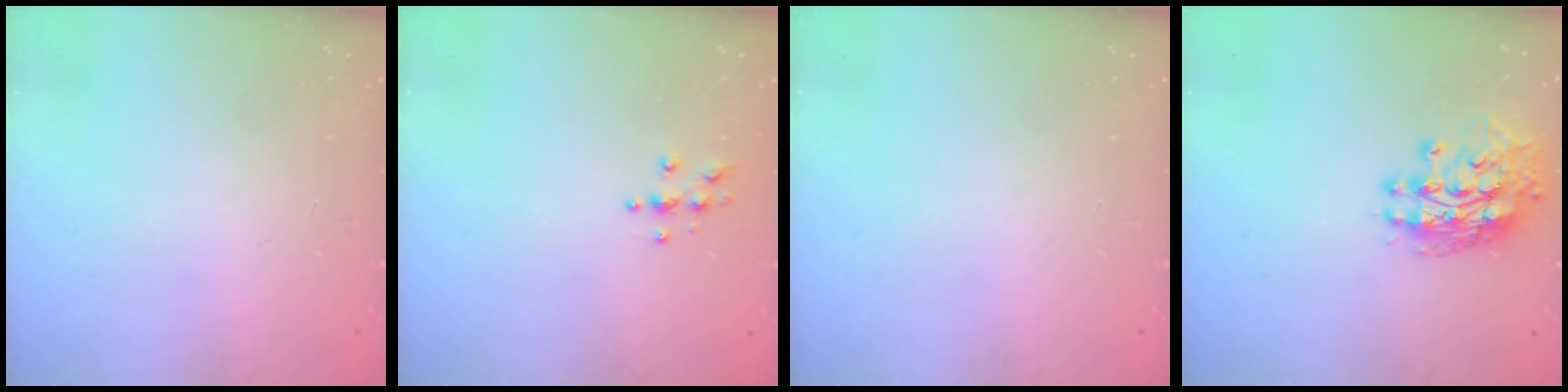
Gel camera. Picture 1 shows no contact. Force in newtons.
{"total": 3.9, "press": 3.9, "slide": 0.4}
{"total": 0.0}
{"total": 12.7, "press": 12.6, "slide": 1.1}